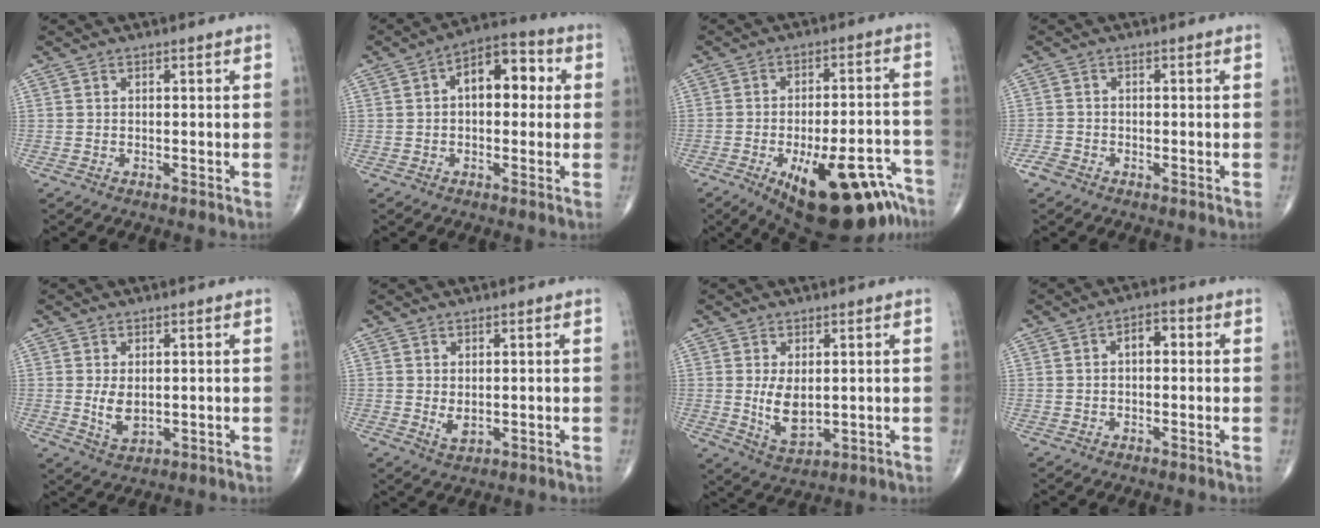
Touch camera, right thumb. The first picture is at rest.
{"total": 9.9, "force": [1.4, 5.8, 7.9], "torque": [-0.090, 0.029, 0.012]}
{"total": 21.0, "force": [-12.8, 7.6, 14.8], "torque": [-0.133, 0.065, -0.175]}
{"total": 1.8, "force": [-1.2, 1.2, 0.6], "torque": [-0.011, 0.002, -0.027]}
{"total": 4.1, "force": [0.3, 2.4, 3.3], "torque": [-0.057, -0.013, 0.015]}
{"total": 2.3, "force": [0.2, 1.3, 1.9], "torque": [-0.032, -0.007, 0.011]}
{"total": 6.5, "force": [0.5, 3.6, 5.4], "torque": [-0.087, -0.019, 0.024]}
{"total": 3.5, "force": [0.4, 2.1, 2.8], "torque": [-0.031, 0.014, 0.000]}